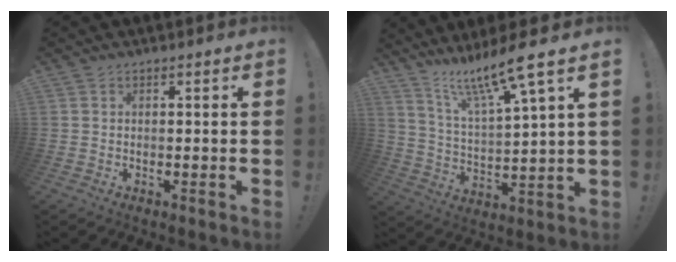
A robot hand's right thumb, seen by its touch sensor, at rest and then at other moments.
{"total": 13.8, "force": [10.5, 1.0, 8.9], "torque": [-0.172, -0.061, 0.169]}